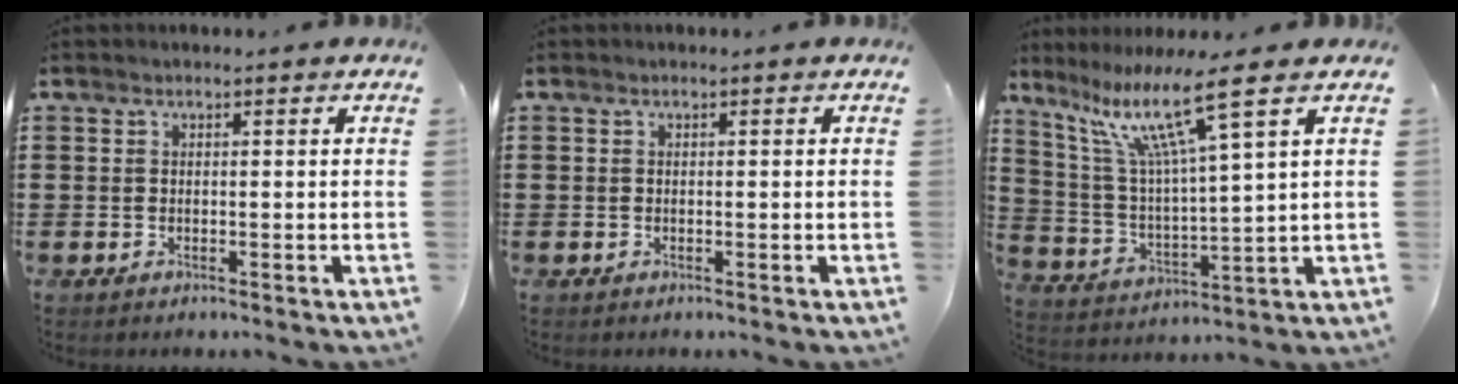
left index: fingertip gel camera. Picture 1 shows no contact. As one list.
[{"total": 0.0}, {"total": 11.4, "force": [7.4, 0.6, 8.6], "torque": [-0.190, -0.027, 0.119]}]